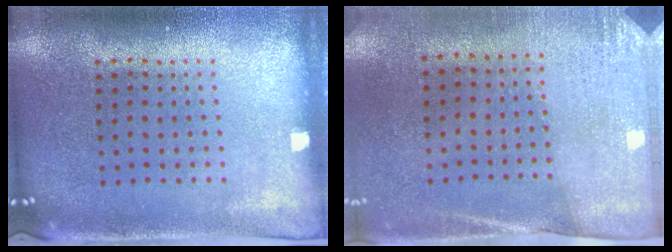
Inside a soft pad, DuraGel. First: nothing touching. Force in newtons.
{"total": 2.7, "press": 2.3, "slide": 1.4}